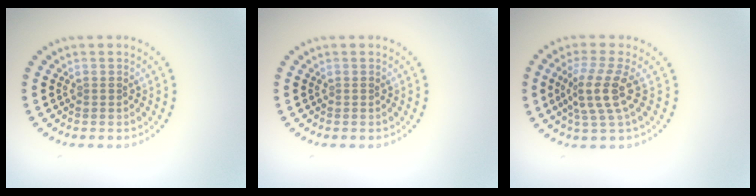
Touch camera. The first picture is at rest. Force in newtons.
{"total": 0.0}
{"total": 3.5, "press": 2.9, "slide": 2.0}